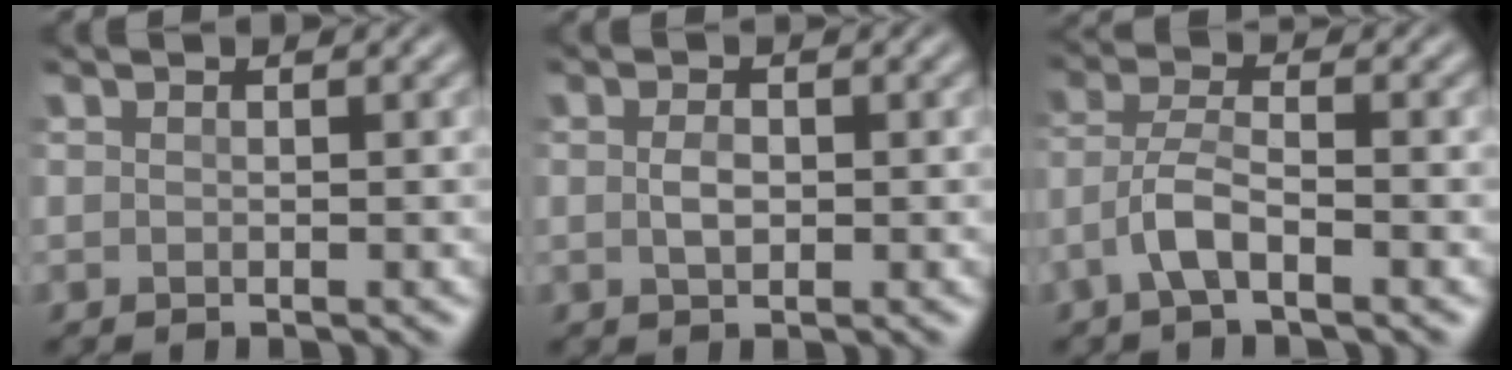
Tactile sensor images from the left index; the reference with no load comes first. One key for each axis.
{"total": 1.6, "fx": -0.3, "fy": 1.0, "fz": 1.2, "tx": -0.028, "ty": -0.003, "tz": -0.006}
{"total": 3.4, "fx": -2.0, "fy": 0.9, "fz": 2.6, "tx": -0.059, "ty": 0.003, "tz": -0.050}